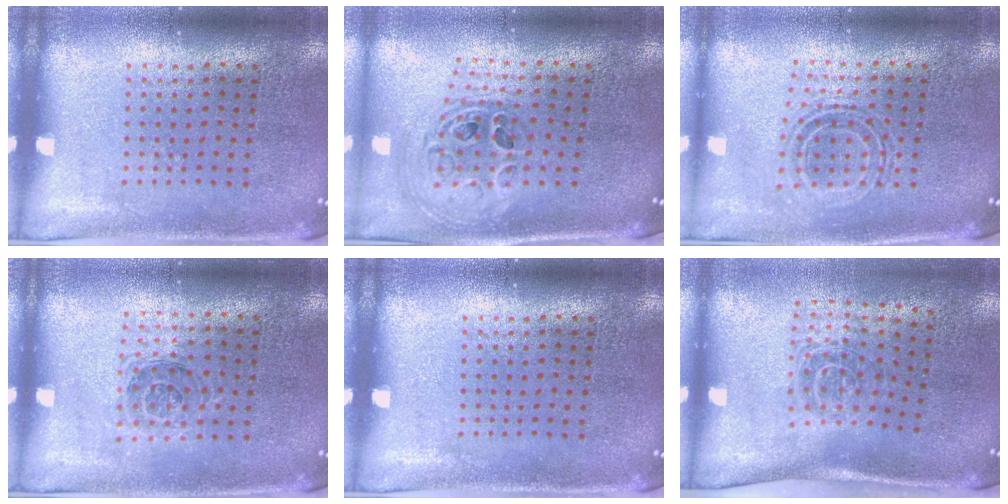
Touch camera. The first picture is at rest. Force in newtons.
{"total": 1.3, "press": 1.2, "slide": 0.6}
{"total": 0.7, "press": 0.7, "slide": 0.2}
{"total": 1.1, "press": 1.0, "slide": 0.4}
{"total": 0.0}
{"total": 1.8, "press": 1.2, "slide": 1.3}